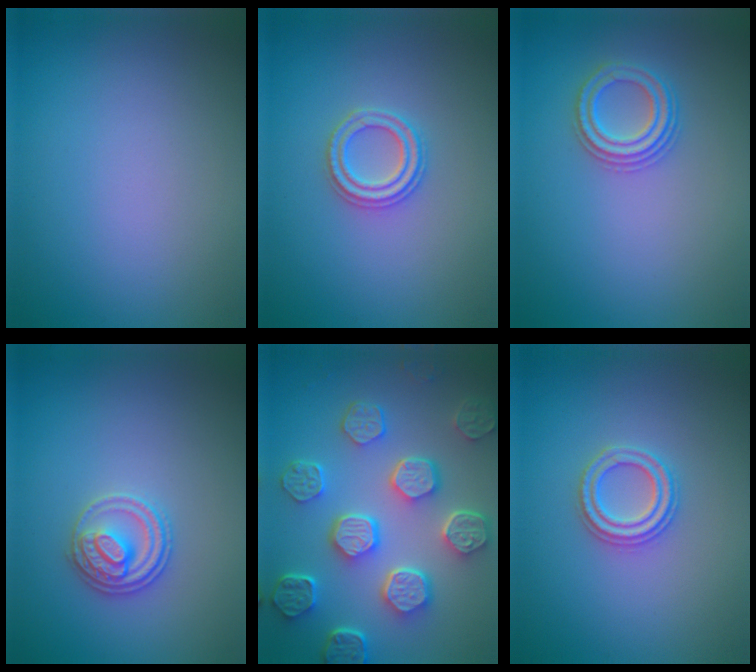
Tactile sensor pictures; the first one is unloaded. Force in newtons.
{"total": 2.3, "press": 2.2, "slide": 0.4}
{"total": 2.5, "press": 2.4, "slide": 0.4}
{"total": 2.8, "press": 2.7, "slide": 0.5}
{"total": 7.9, "press": 6.0, "slide": 5.1}
{"total": 2.4, "press": 2.3, "slide": 0.5}